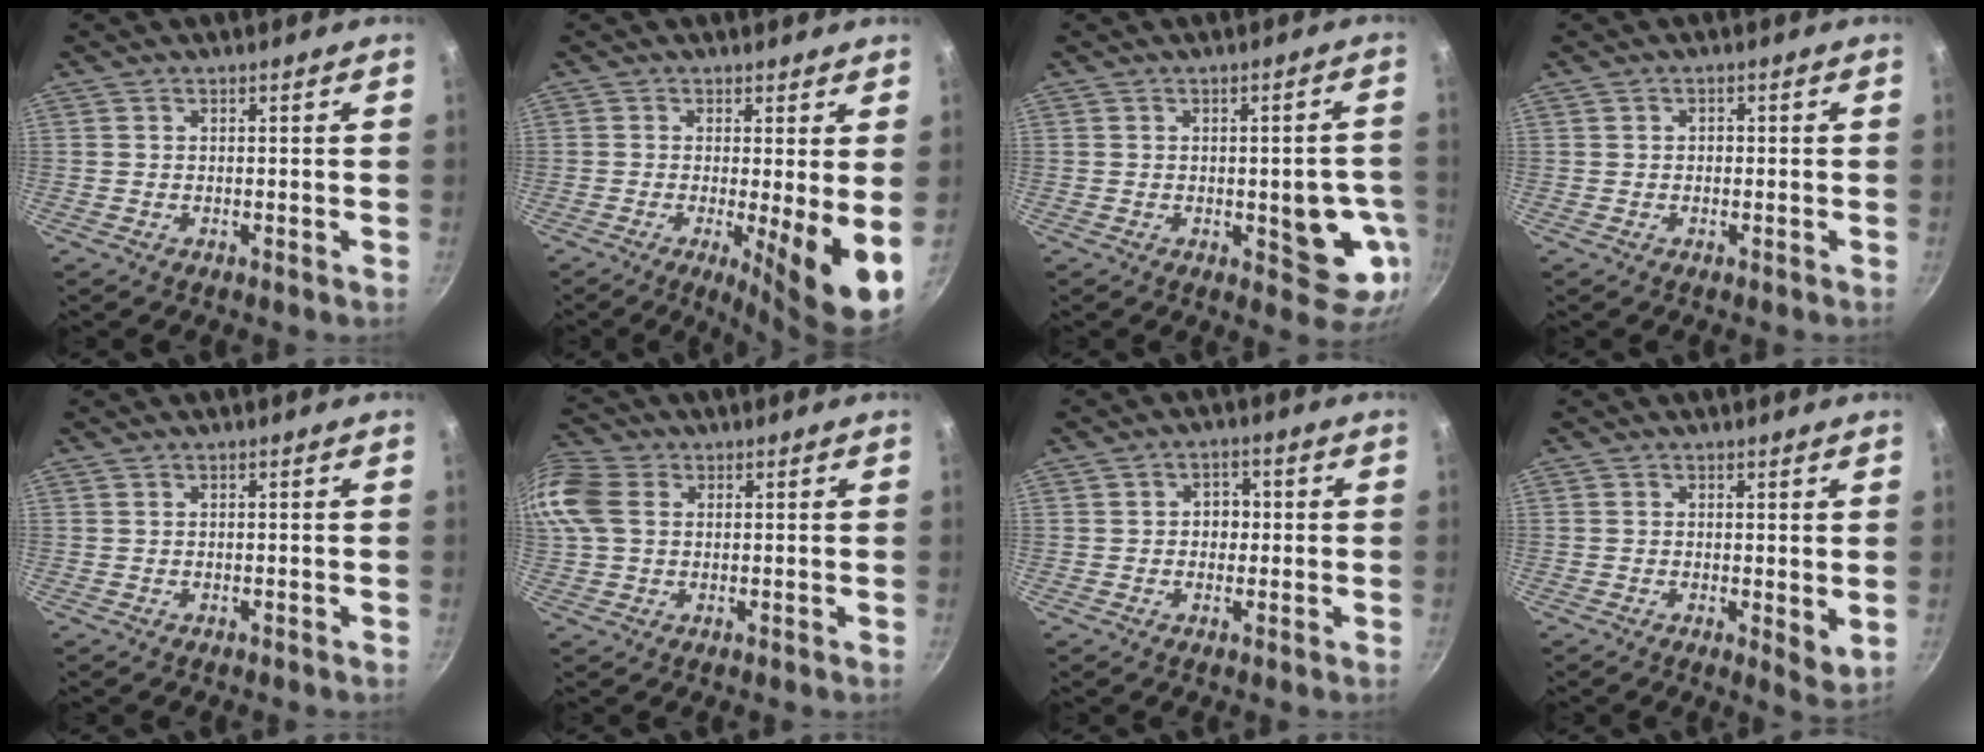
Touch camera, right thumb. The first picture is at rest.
{"total": 9.9, "force": [-1.0, 1.7, 9.7], "torque": [-0.136, -0.023, -0.014]}
{"total": 10.4, "force": [-2.0, 4.6, 9.1], "torque": [-0.067, 0.004, -0.022]}
{"total": 1.1, "force": [-0.1, 1.0, 0.6], "torque": [-0.005, 0.004, -0.003]}
{"total": 0.0}
{"total": 9.7, "force": [1.8, 7.3, 6.2], "torque": [-0.129, 0.013, 0.021]}
{"total": 3.9, "force": [0.0, 3.2, 2.1], "torque": [-0.004, 0.006, -0.003]}
{"total": 3.9, "force": [0.5, 1.8, 3.5], "torque": [-0.051, -0.011, 0.008]}